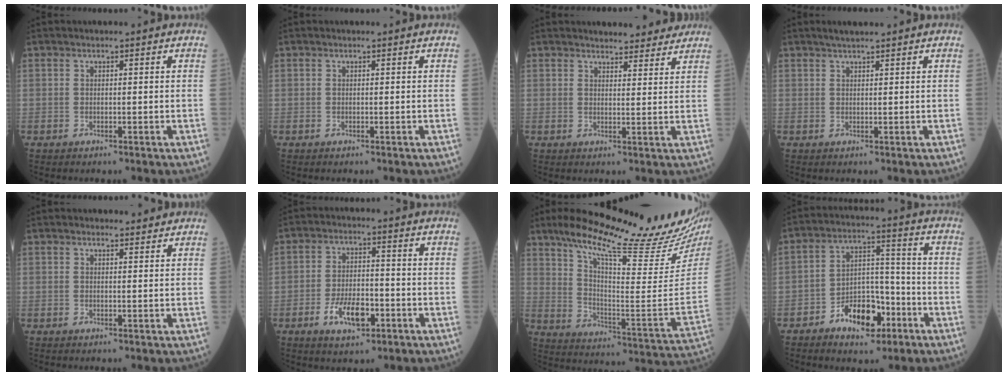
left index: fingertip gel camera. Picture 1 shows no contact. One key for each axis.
{"total": 0.0}
{"total": 7.3, "fx": 6.9, "fy": 1.8, "fz": 1.8, "tx": -0.016, "ty": 0.001, "tz": 0.078}
{"total": 2.1, "fx": 1.8, "fy": 0.0, "fz": 1.1, "tx": -0.020, "ty": 0.010, "tz": 0.033}
{"total": 2.0, "fx": 2.0, "fy": 0.4, "fz": 0.0, "tx": -0.006, "ty": 0.000, "tz": 0.025}
{"total": 7.0, "fx": -3.1, "fy": 3.1, "fz": 5.4, "tx": -0.107, "ty": -0.001, "tz": -0.052}
{"total": 27.0, "fx": 22.7, "fy": 2.7, "fz": 14.5, "tx": -0.229, "ty": -0.058, "tz": 0.313}
{"total": 9.7, "fx": -5.3, "fy": 5.1, "fz": 6.3, "tx": -0.111, "ty": 0.018, "tz": -0.084}